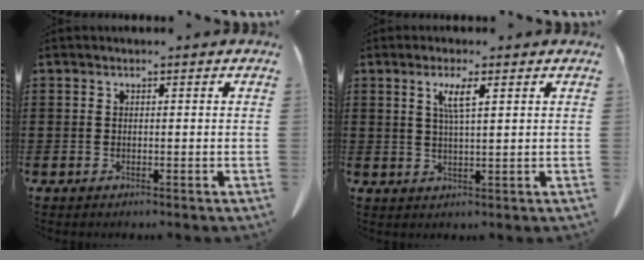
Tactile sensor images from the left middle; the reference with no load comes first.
{"total": 3.8, "force": [1.7, 0.5, 3.3], "torque": [-0.070, 0.003, 0.027]}